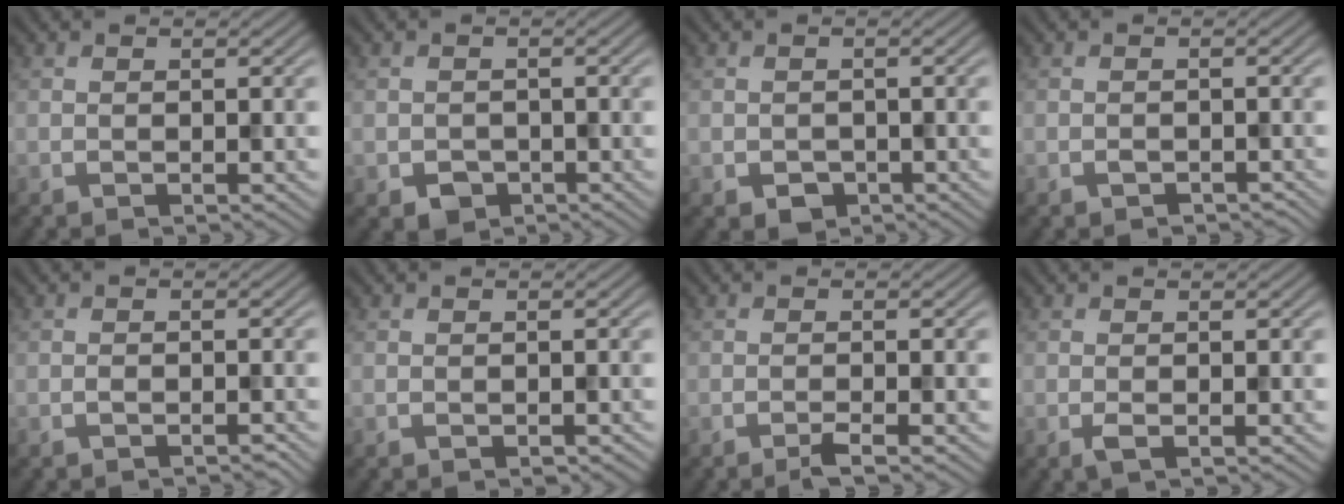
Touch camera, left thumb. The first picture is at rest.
{"total": 2.3, "force": [-1.0, 1.9, 0.8], "torque": [-0.015, -0.009, -0.021]}
{"total": 2.0, "force": [-0.8, 1.6, 0.7], "torque": [-0.015, -0.011, -0.015]}
{"total": 1.1, "force": [-0.7, 0.6, 0.4], "torque": [-0.008, -0.003, -0.014]}
{"total": 0.9, "force": [-0.7, 0.3, 0.5], "torque": [-0.008, 0.002, -0.013]}
{"total": 0.5, "force": [-0.3, 0.3, 0.3], "torque": [-0.004, -0.003, -0.003]}
{"total": 1.4, "force": [-0.9, 0.0, 1.1], "torque": [-0.016, 0.006, -0.023]}
{"total": 1.0, "force": [-0.3, 0.2, 0.9], "torque": [-0.022, -0.003, -0.008]}